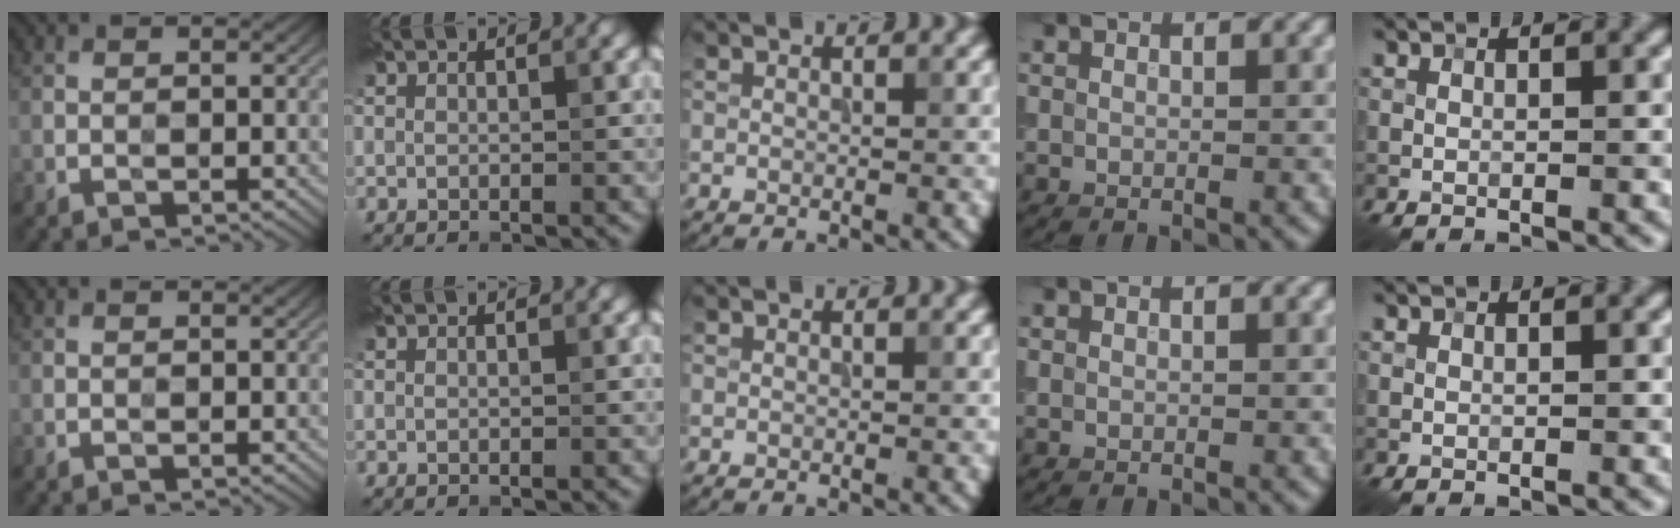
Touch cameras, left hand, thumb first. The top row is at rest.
{}